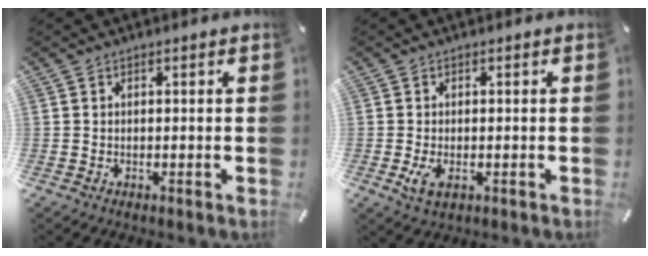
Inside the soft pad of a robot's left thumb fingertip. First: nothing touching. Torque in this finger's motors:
{"motor_torque": [0.65, 0.66, 0.16, -0.12, 0.00]}